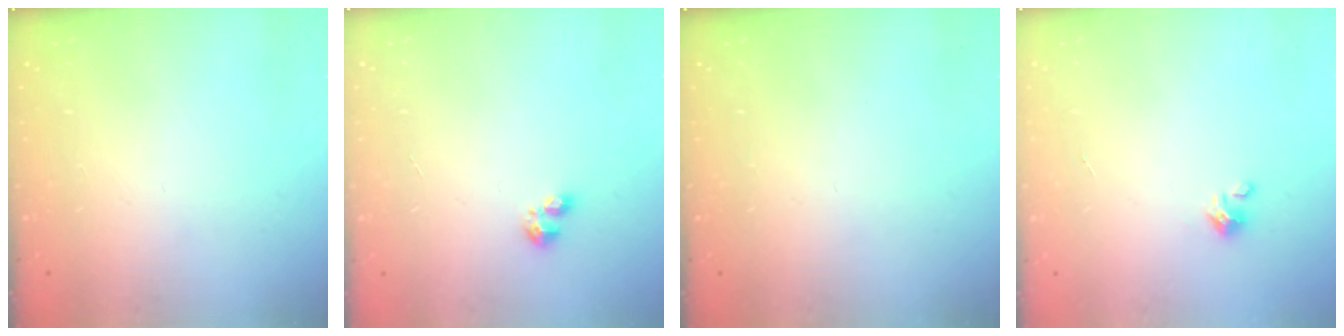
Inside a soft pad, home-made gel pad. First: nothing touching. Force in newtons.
{"total": 2.8, "press": 2.8, "slide": 0.5}
{"total": 0.0}
{"total": 1.5, "press": 1.5, "slide": 0.1}